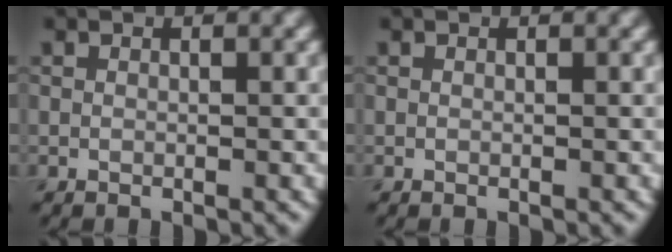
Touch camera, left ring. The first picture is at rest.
{"total": 0.0}